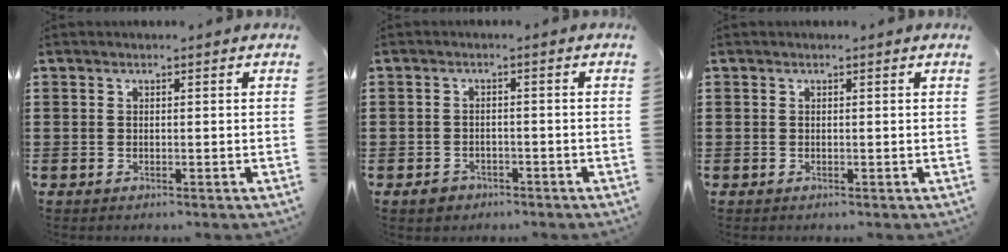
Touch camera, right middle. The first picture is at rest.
{"total": 1.9, "force": [-1.5, 1.0, 0.3], "torque": [-0.012, 0.002, -0.033]}
{"total": 0.0}